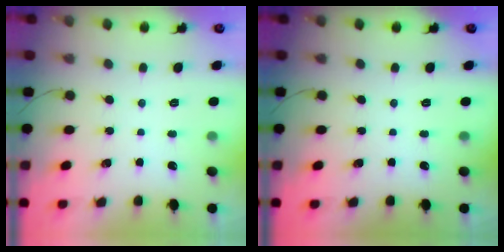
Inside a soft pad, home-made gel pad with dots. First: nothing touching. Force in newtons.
{"total": 0.0}